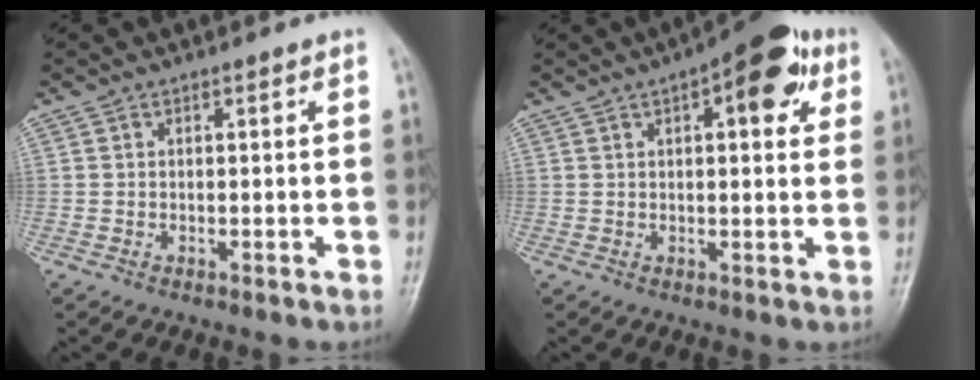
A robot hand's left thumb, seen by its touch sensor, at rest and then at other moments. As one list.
[{"total": 11.1, "force": [4.6, 4.5, 9.1], "torque": [-0.091, 0.005, 0.052]}]